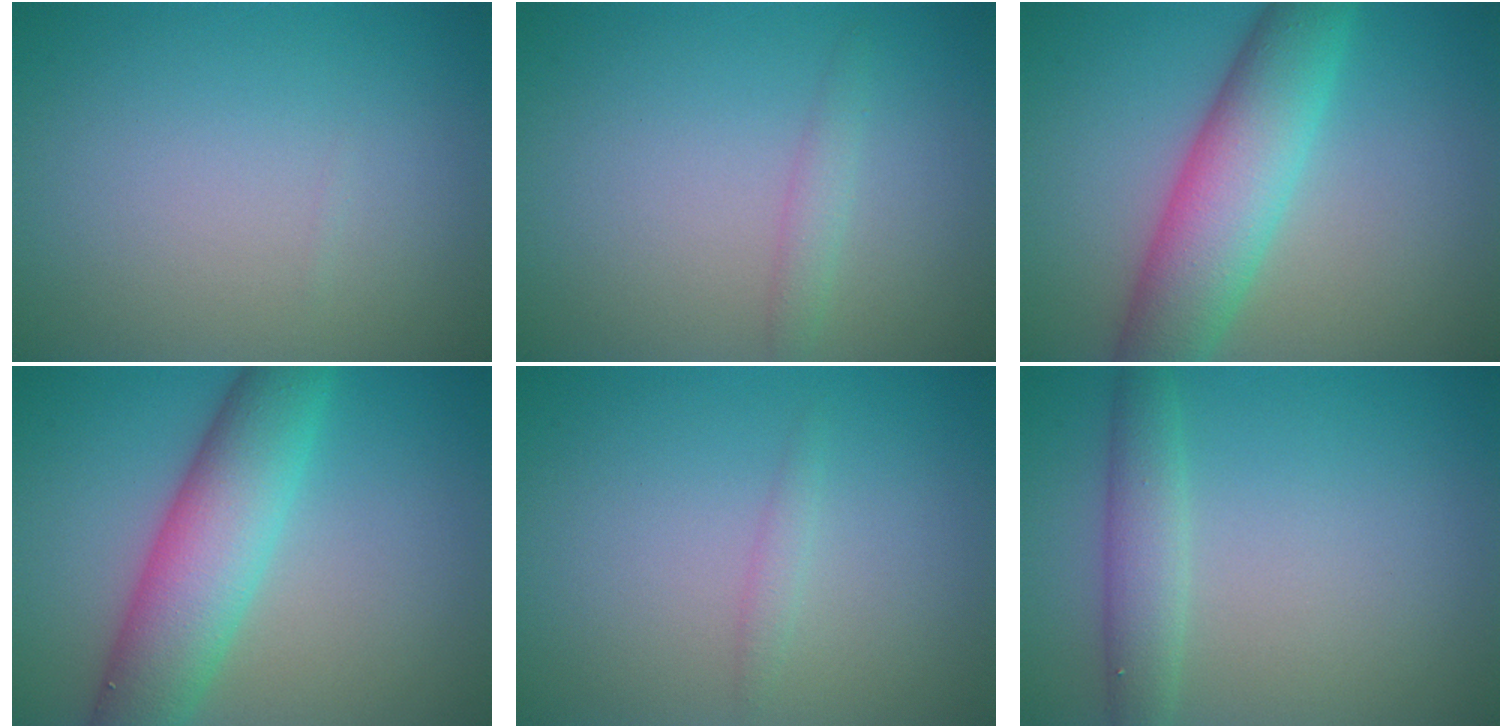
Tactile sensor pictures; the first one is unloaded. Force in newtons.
{"total": 1.3, "press": 1.3, "slide": 0.0}
{"total": 7.5, "press": 7.5, "slide": 0.2}
{"total": 7.8, "press": 7.7, "slide": 0.5}
{"total": 0.8, "press": 0.8, "slide": 0.1}
{"total": 2.8, "press": 2.8, "slide": 0.1}